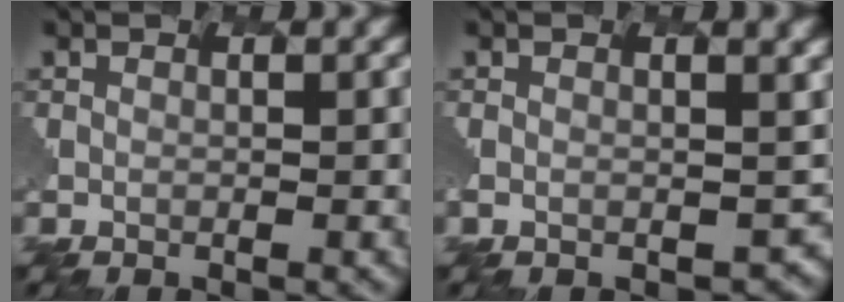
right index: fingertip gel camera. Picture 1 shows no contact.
{"total": 2.5, "force": [-1.1, 1.0, 2.0], "torque": [-0.029, -0.008, -0.011]}